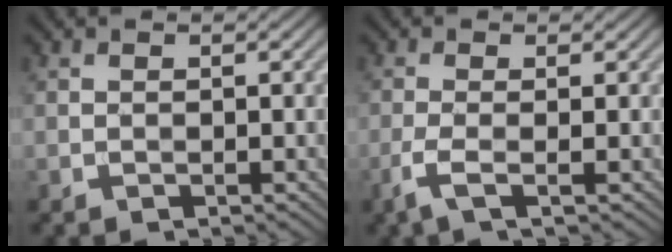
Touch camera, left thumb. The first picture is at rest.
{"total": 2.9, "force": [-1.1, 0.5, 2.6], "torque": [-0.061, 0.002, -0.035]}